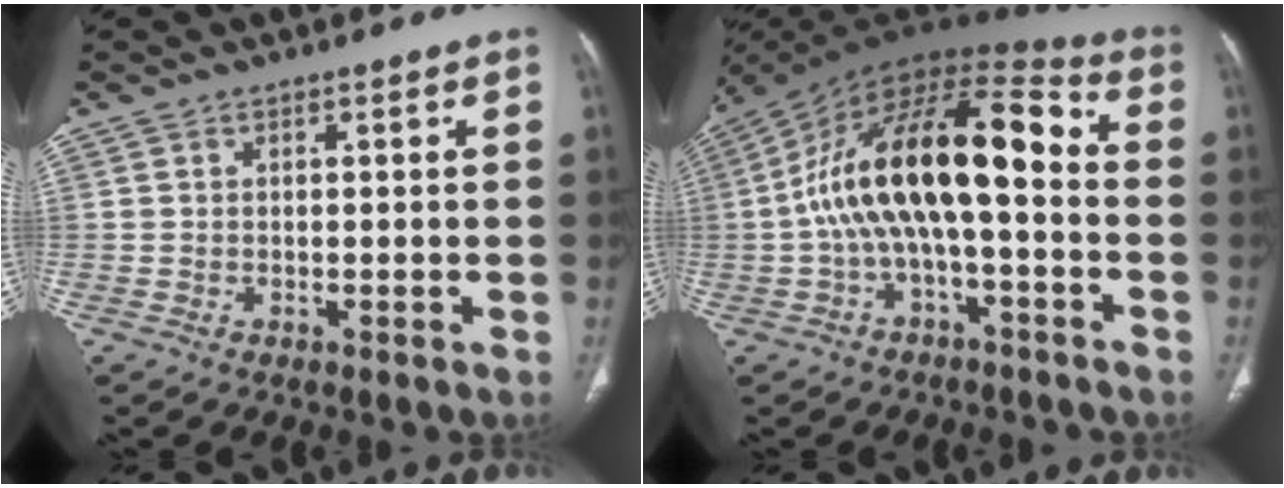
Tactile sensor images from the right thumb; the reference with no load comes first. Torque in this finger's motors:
{"motor_torque": [1.53, 1.54, 2.13, -0.64, 0.65]}